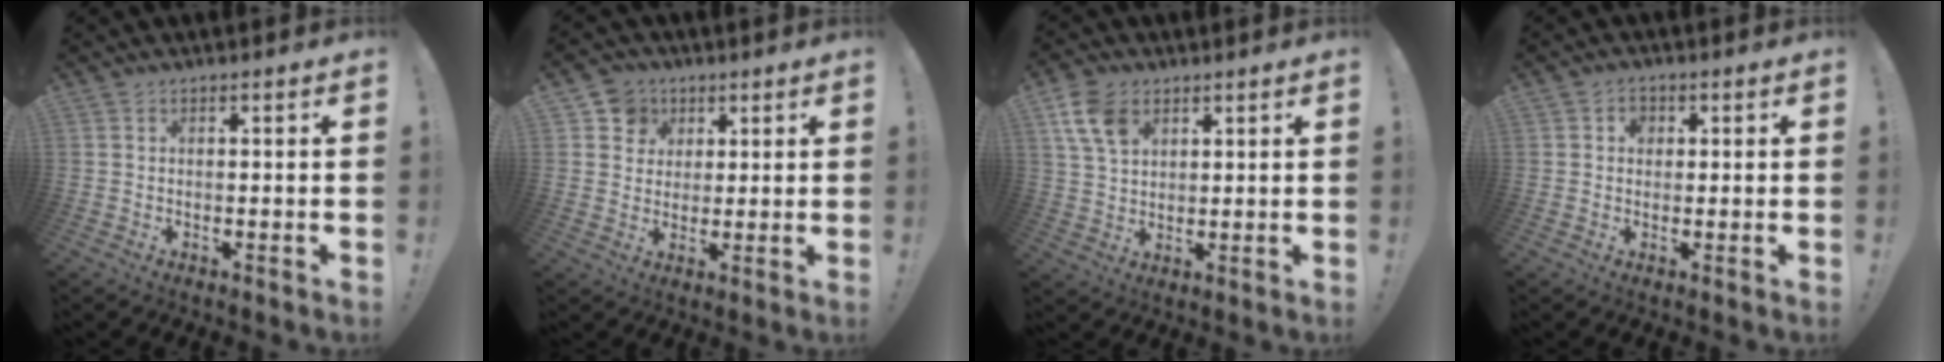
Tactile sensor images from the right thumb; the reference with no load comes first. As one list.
[{"total": 7.7, "force": [2.8, 7.0, 1.5], "torque": [-0.020, -0.014, 0.058]}, {"total": 10.6, "force": [5.0, 7.3, 5.8], "torque": [-0.099, -0.013, 0.097]}, {"total": 3.1, "force": [0.4, 2.7, 1.5], "torque": [-0.017, 0.004, 0.006]}]